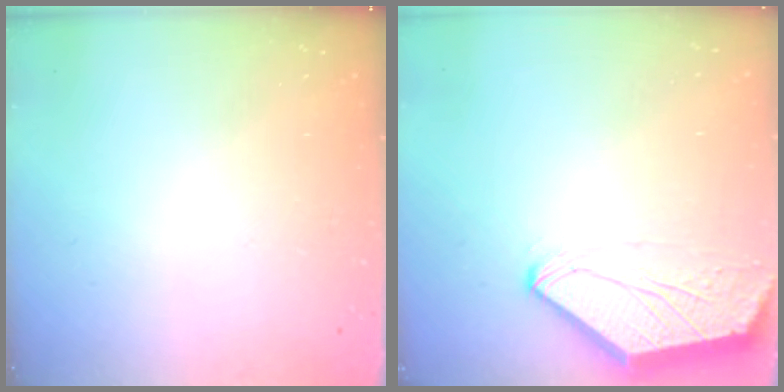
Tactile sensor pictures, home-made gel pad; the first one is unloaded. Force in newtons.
{"total": 0.0}